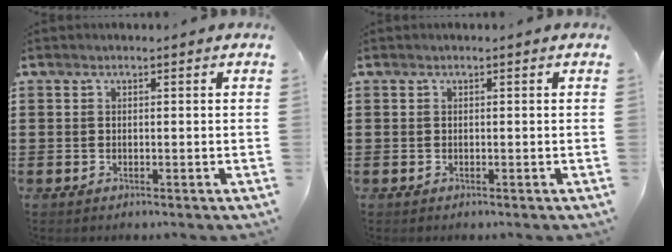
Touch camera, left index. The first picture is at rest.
{"total": 0.0}